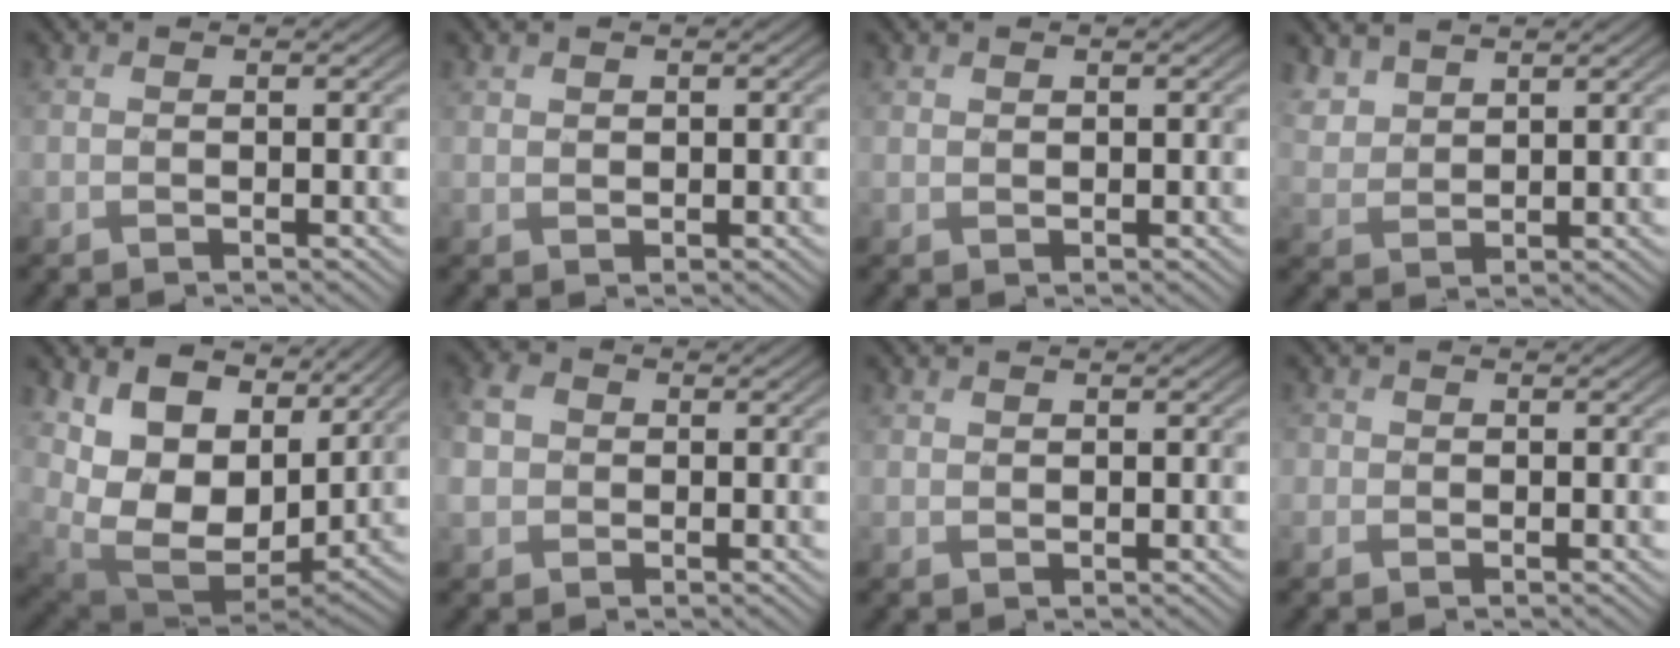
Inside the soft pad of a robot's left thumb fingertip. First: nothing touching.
{"total": 1.3, "force": [1.1, 0.8, 0.1], "torque": [-0.001, -0.001, 0.021]}
{"total": 1.0, "force": [0.9, 0.5, 0.0], "torque": [0.002, 0.000, 0.017]}
{"total": 4.2, "force": [3.7, 1.6, 1.3], "torque": [-0.042, 0.005, 0.085]}
{"total": 13.4, "force": [6.4, 8.5, 8.2], "torque": [-0.209, -0.002, 0.124]}
{"total": 3.9, "force": [0.0, 3.5, 1.8], "torque": [-0.068, 0.004, -0.007]}
{"total": 0.8, "force": [0.7, 0.3, -0.1], "torque": [0.004, -0.001, 0.012]}
{"total": 1.1, "force": [0.2, 1.1, 0.0], "torque": [0.005, 0.002, -0.004]}